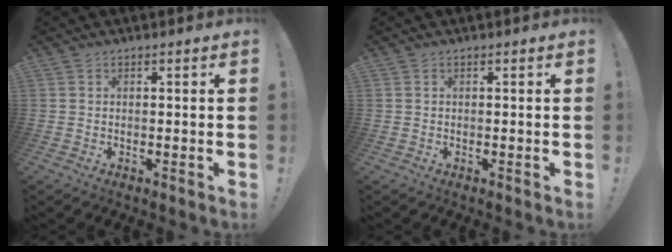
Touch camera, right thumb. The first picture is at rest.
{"total": 0.0}